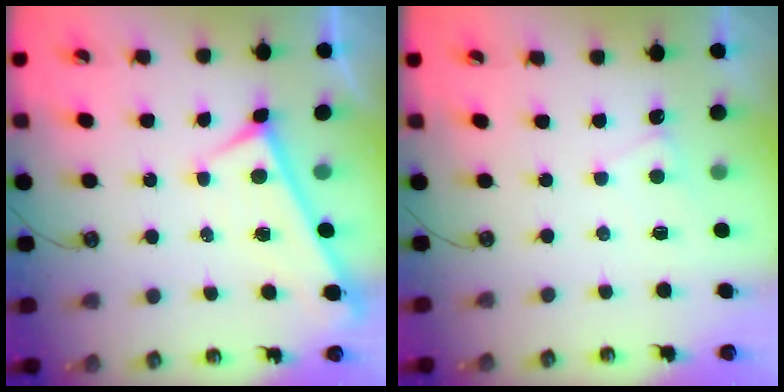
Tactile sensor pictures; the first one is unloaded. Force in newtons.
{"total": 1.0, "press": 0.9, "slide": 0.4}